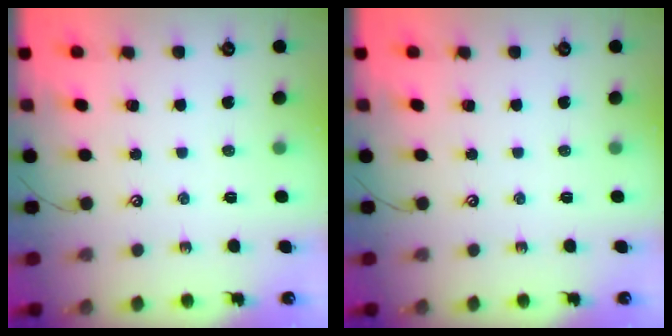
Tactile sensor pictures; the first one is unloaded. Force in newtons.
{"total": 0.0}